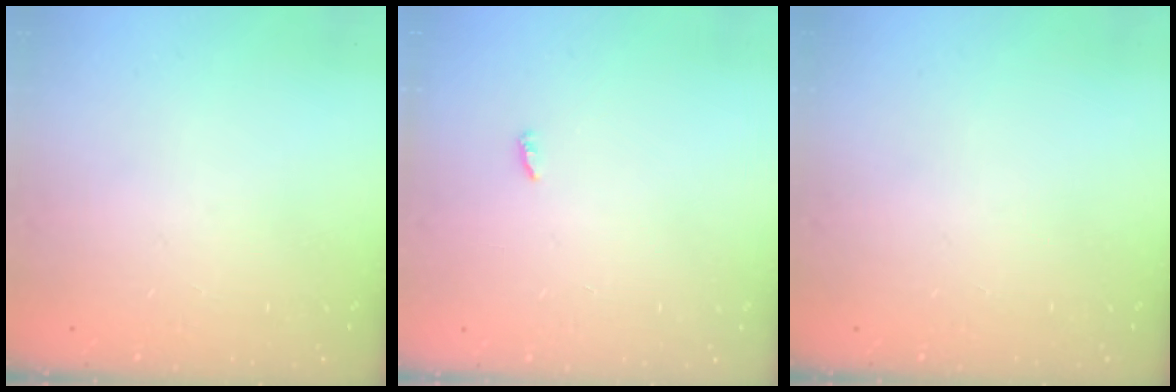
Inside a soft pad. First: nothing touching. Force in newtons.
{"total": 2.3, "press": 2.3, "slide": 0.2}
{"total": 0.0}